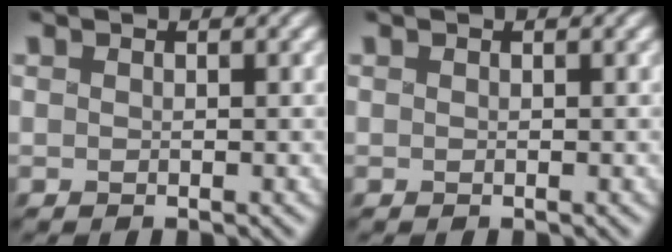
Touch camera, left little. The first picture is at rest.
{"total": 0.0}